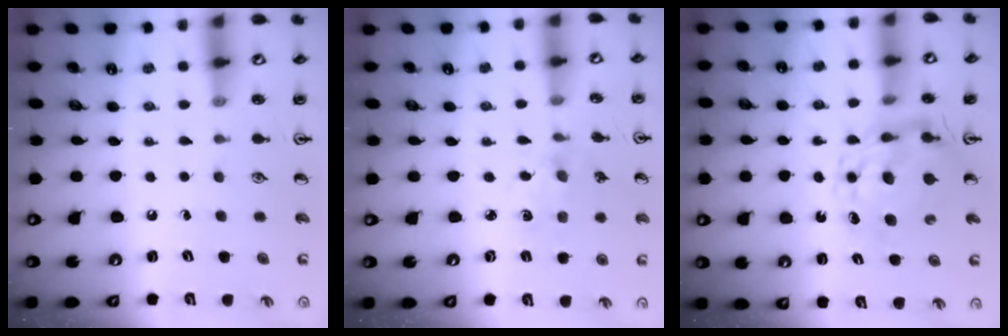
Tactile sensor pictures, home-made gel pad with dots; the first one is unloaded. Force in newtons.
{"total": 1.9, "press": 1.8, "slide": 0.3}
{"total": 9.5, "press": 9.5, "slide": 1.0}